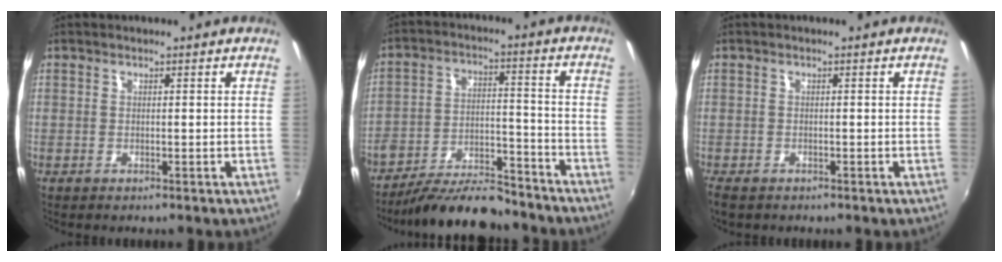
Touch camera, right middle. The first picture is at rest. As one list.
[{"total": 14.7, "force": [-12.7, 3.8, 6.3], "torque": [-0.126, -0.006, -0.201]}, {"total": 3.0, "force": [-2.2, 1.5, 1.4], "torque": [-0.034, -0.012, -0.039]}]